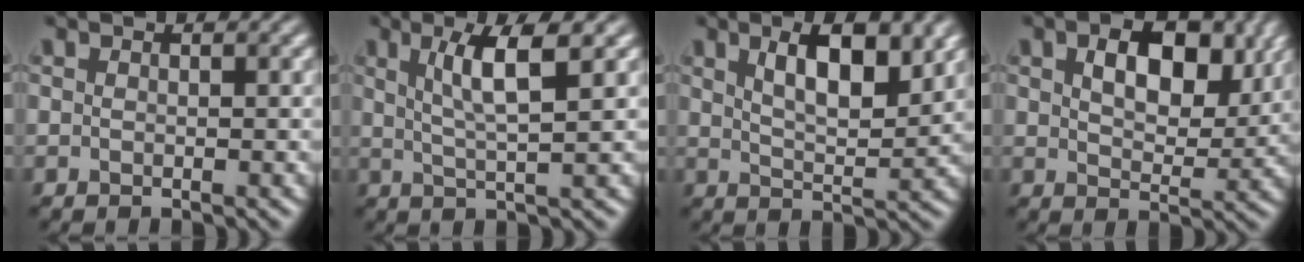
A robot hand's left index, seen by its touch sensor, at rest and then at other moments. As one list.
[{"total": 4.8, "force": [1.8, 0.8, 4.3], "torque": [-0.074, -0.001, 0.033]}, {"total": 6.1, "force": [2.9, 2.1, 4.9], "torque": [-0.078, -0.002, 0.048]}, {"total": 6.7, "force": [2.6, 3.8, 4.9], "torque": [-0.081, -0.005, 0.040]}]